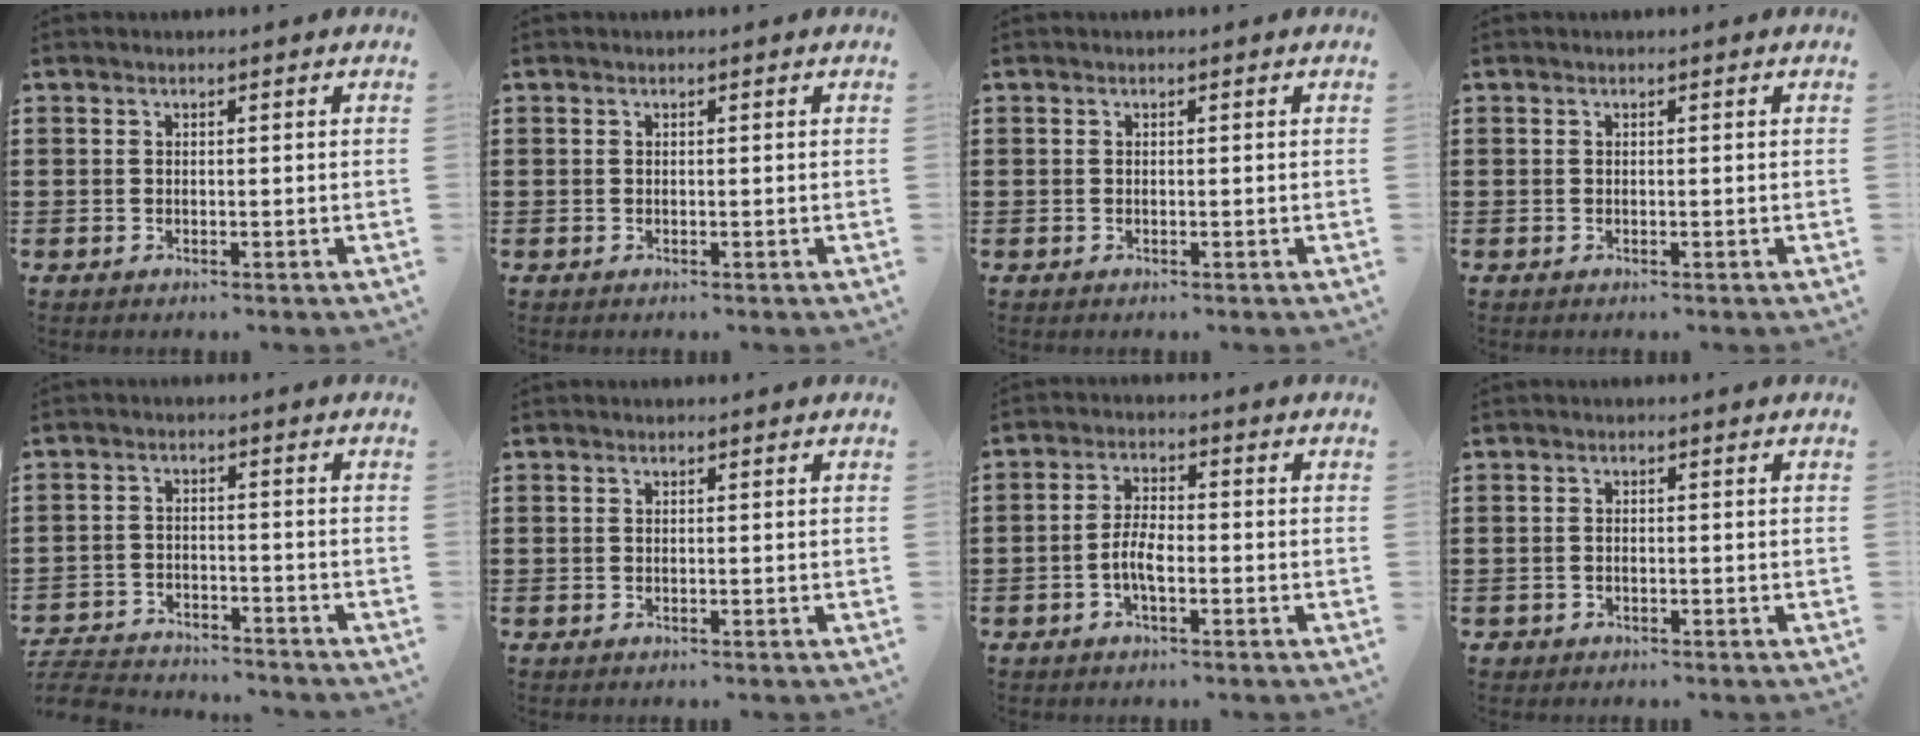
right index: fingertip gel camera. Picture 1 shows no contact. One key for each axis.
{"total": 0.0}
{"total": 0.0}
{"total": 0.0}
{"total": 4.2, "fx": -4.2, "fy": 0.5, "fz": 0.4, "tx": -0.023, "ty": -0.003, "tz": -0.091}
{"total": 0.0}
{"total": 4.5, "fx": -1.5, "fy": 1.8, "fz": 3.8, "tx": -0.087, "ty": 0.001, "tz": -0.033}
{"total": 0.8, "fx": -0.6, "fy": 0.5, "fz": 0.2, "tx": -0.006, "ty": 0.000, "tz": -0.014}